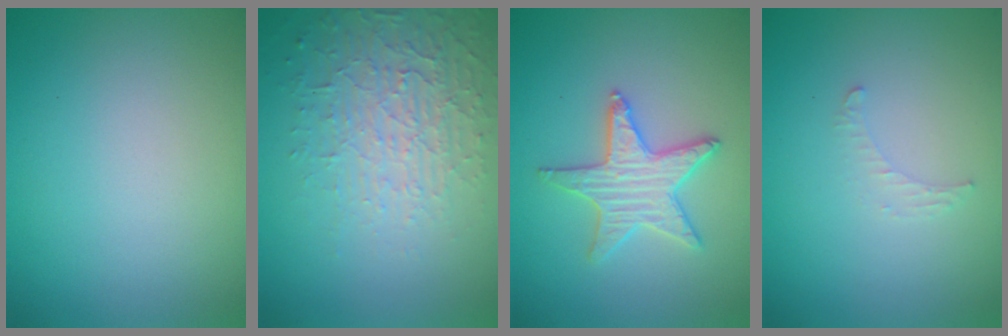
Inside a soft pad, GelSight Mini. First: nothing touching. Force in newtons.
{"total": 3.7, "press": 3.2, "slide": 1.7}
{"total": 3.3, "press": 3.3, "slide": 0.3}
{"total": 0.8, "press": 0.8, "slide": 0.3}